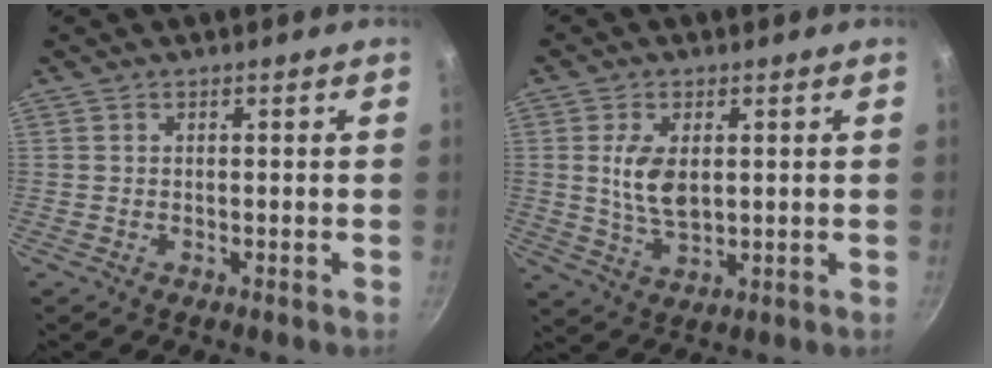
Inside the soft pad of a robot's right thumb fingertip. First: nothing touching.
{"total": 7.7, "force": [1.2, 4.3, 6.2], "torque": [-0.116, -0.013, 0.027]}